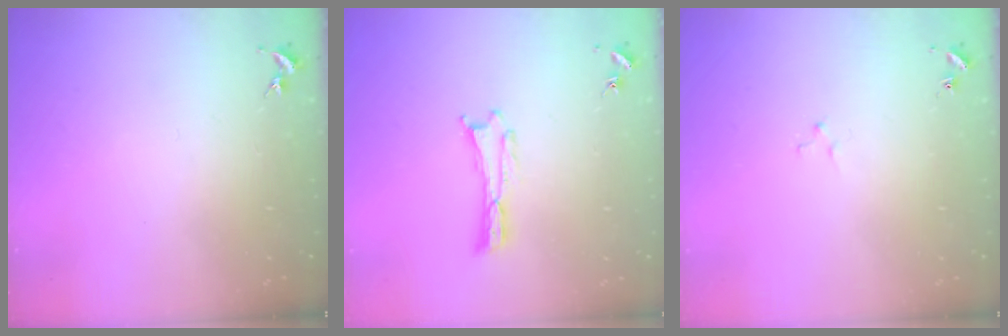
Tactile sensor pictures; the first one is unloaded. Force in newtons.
{"total": 0.0}
{"total": 1.5, "press": 1.5, "slide": 0.2}